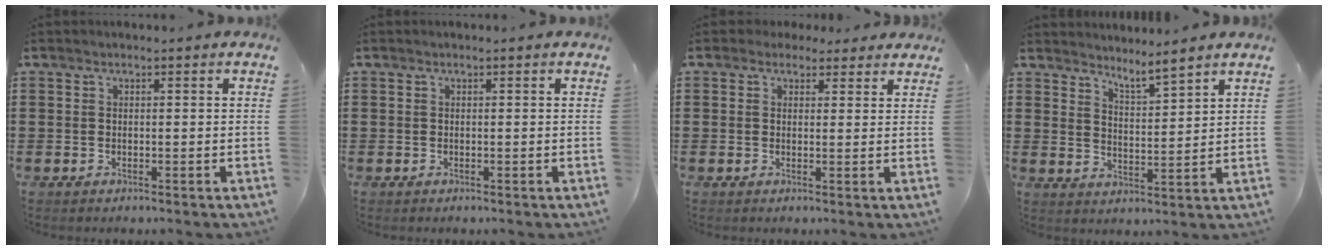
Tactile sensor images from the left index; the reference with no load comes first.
{"total": 0.0}
{"total": 2.3, "force": [1.7, 1.5, 0.5], "torque": [-0.009, 0.003, 0.030]}
{"total": 3.8, "force": [3.7, -0.8, 0.7], "torque": [-0.026, -0.022, 0.063]}